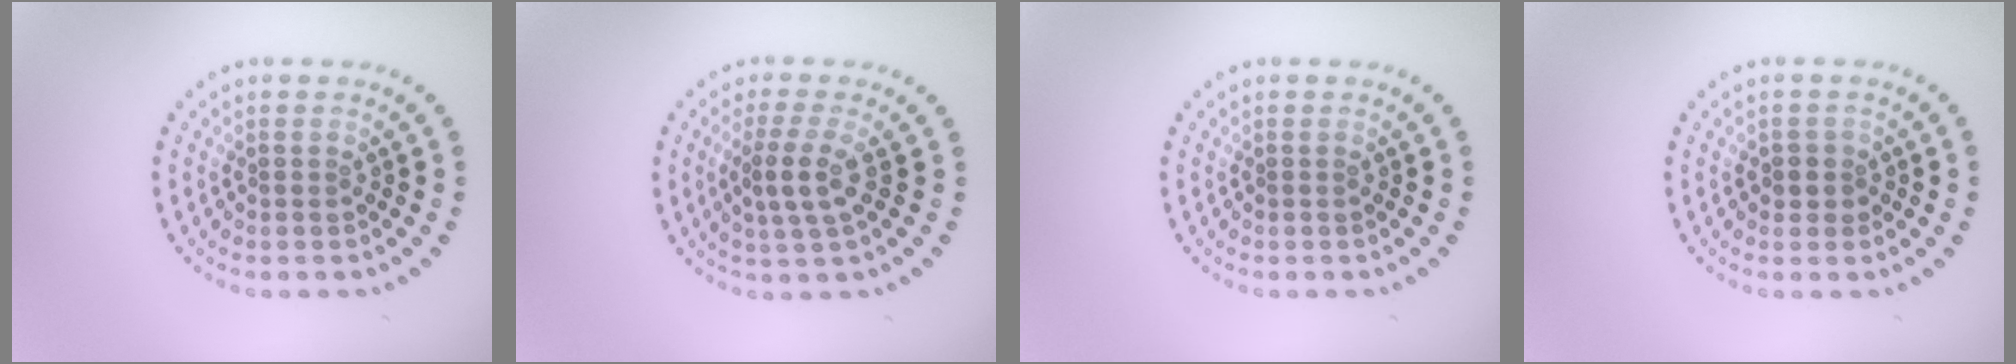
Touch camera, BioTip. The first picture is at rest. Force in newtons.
{"total": 2.9, "press": 2.5, "slide": 1.3}
{"total": 0.0}
{"total": 1.5, "press": 1.3, "slide": 0.6}